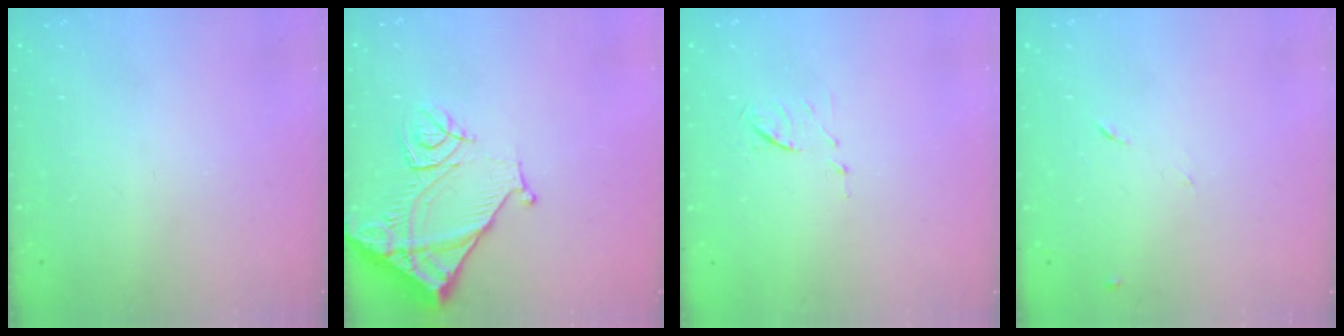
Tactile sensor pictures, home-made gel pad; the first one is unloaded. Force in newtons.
{"total": 12.4, "press": 12.3, "slide": 1.6}
{"total": 5.8, "press": 5.8, "slide": 0.8}
{"total": 6.7, "press": 6.7, "slide": 0.8}